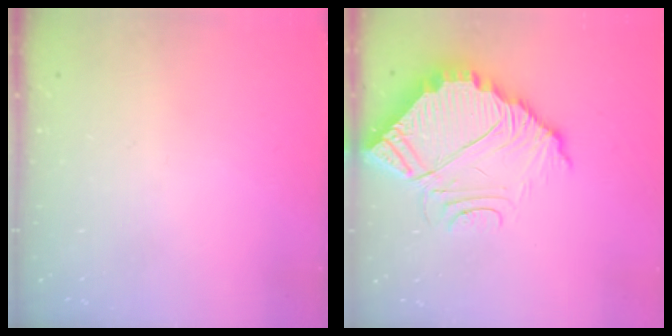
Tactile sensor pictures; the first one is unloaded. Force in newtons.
{"total": 9.5, "press": 9.5, "slide": 0.6}